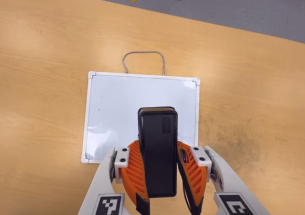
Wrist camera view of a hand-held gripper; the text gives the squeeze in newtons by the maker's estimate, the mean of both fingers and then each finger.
{"total": 8.0, "left": 7.3, "right": 8.7}